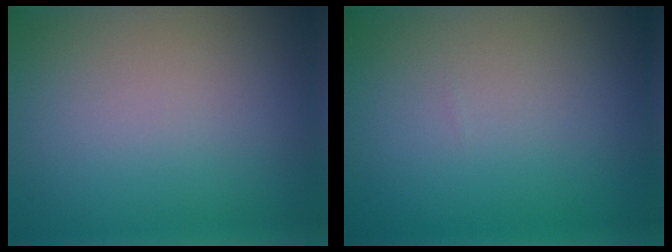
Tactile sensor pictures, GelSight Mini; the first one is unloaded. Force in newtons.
{"total": 0.0}